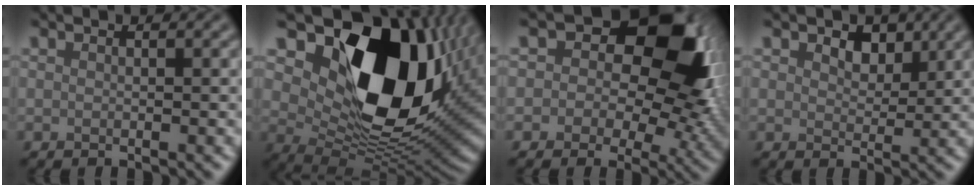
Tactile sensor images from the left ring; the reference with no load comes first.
{"total": 16.2, "force": [5.4, 10.1, 11.5], "torque": [-0.169, -0.012, 0.100]}
{"total": 12.7, "force": [3.4, 8.4, 9.0], "torque": [-0.106, 0.006, 0.048]}
{"total": 3.1, "force": [1.7, 2.0, 1.7], "torque": [-0.031, -0.004, 0.016]}